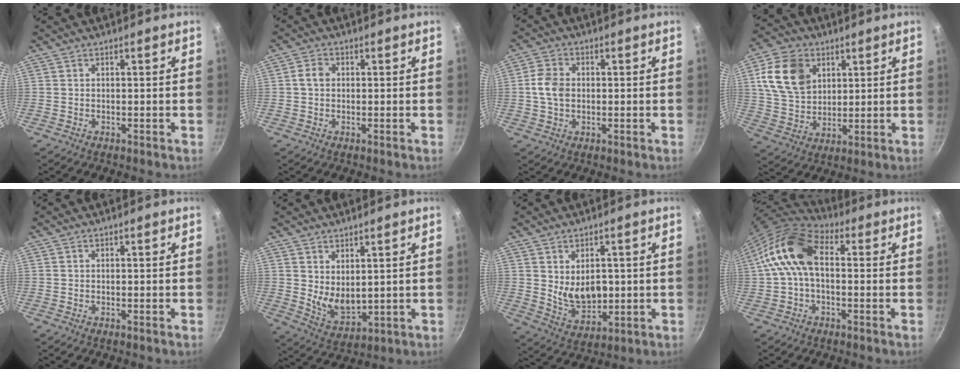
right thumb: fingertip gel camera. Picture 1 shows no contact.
{"total": 2.7, "force": [0.2, 2.2, 1.6], "torque": [-0.024, 0.009, -0.001]}
{"total": 5.9, "force": [0.1, 4.4, 3.9], "torque": [-0.068, 0.009, -0.003]}
{"total": 13.9, "force": [4.8, 10.2, 8.2], "torque": [-0.132, -0.009, 0.092]}
{"total": 0.0}
{"total": 6.7, "force": [2.8, 3.6, 4.9], "torque": [-0.075, -0.033, 0.065]}
{"total": 8.2, "force": [1.0, 5.5, 6.0], "torque": [-0.081, -0.027, 0.033]}
{"total": 12.7, "force": [0.9, 7.7, 10.0], "torque": [-0.178, 0.034, -0.001]}